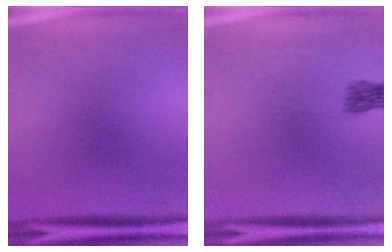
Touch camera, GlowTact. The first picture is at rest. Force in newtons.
{"total": 2.1}